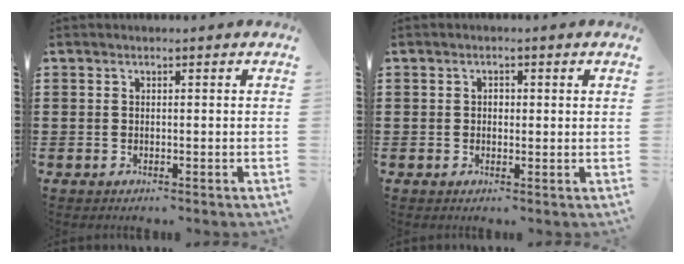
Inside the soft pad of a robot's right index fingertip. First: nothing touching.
{"total": 1.0, "force": [0.1, 0.5, 0.8], "torque": [-0.018, 0.003, 0.000]}